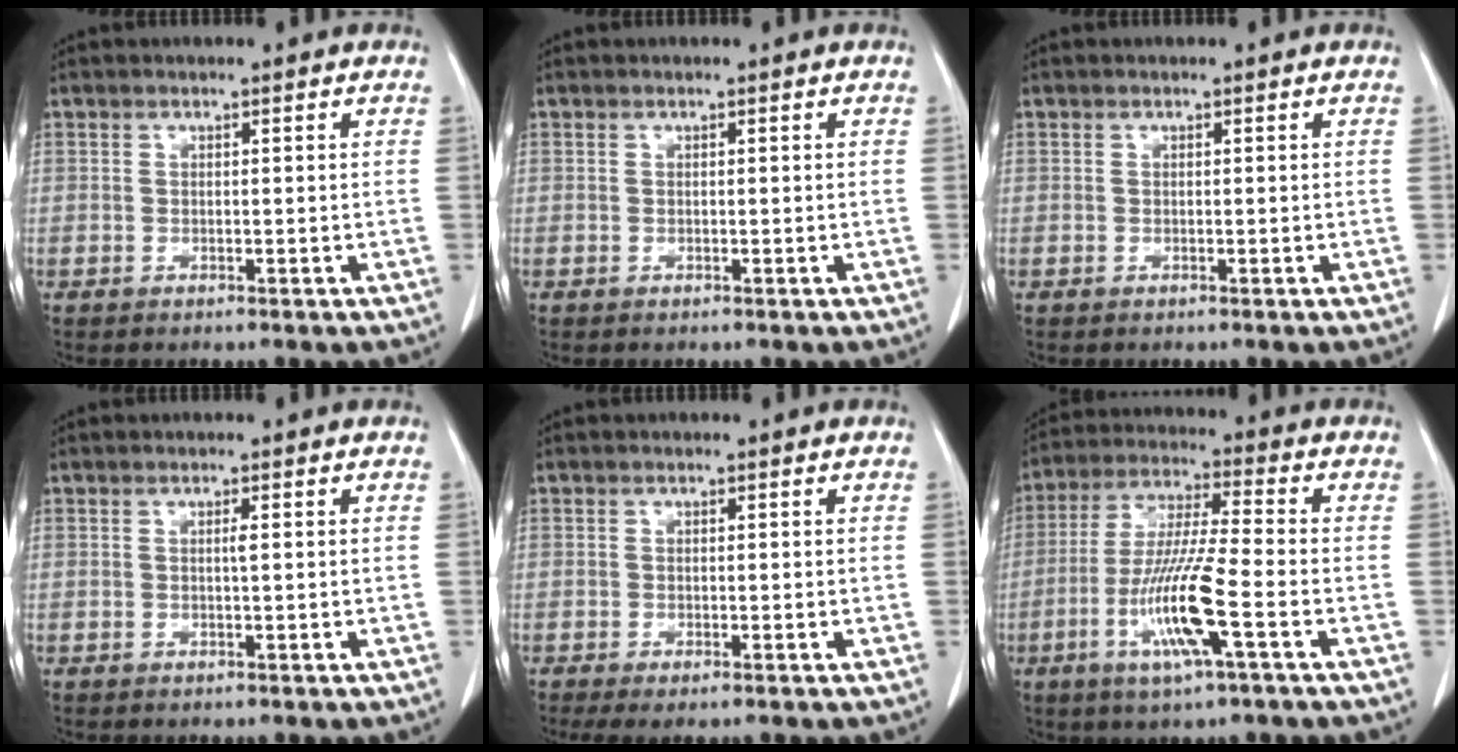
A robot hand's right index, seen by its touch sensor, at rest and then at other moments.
{"total": 0.0}
{"total": 0.0}
{"total": 0.7, "force": [0.1, -0.1, 0.7], "torque": [-0.012, -0.001, 0.000]}
{"total": 2.4, "force": [-1.5, 0.6, 1.8], "torque": [-0.032, -0.008, -0.024]}
{"total": 12.4, "force": [-4.4, 0.2, 11.6], "torque": [-0.236, -0.013, -0.085]}